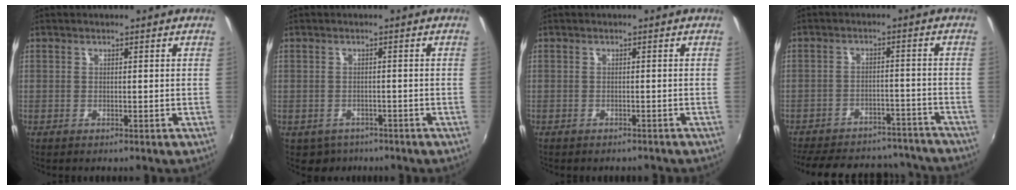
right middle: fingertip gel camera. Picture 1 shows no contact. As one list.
[{"total": 3.4, "force": [-2.2, 2.6, 0.5], "torque": [-0.019, -0.005, -0.029]}, {"total": 2.3, "force": [-2.0, 0.9, 0.6], "torque": [-0.015, -0.010, -0.025]}, {"total": 24.4, "force": [-21.2, 8.9, 8.2], "torque": [-0.180, 0.036, -0.261]}]